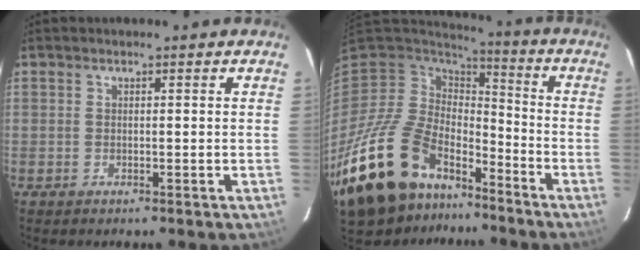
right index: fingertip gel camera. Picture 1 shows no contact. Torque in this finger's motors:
{"motor_torque": [0.62, -0.75, 0.56, -0.01]}